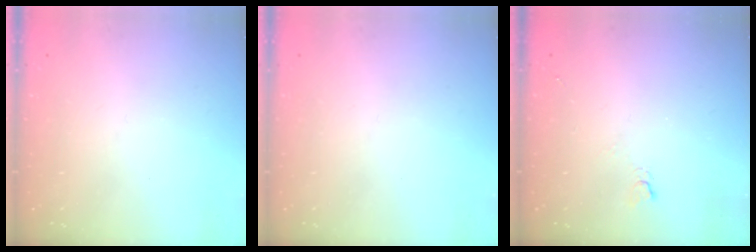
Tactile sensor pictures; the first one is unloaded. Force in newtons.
{"total": 0.0}
{"total": 2.7, "press": 2.6, "slide": 0.5}